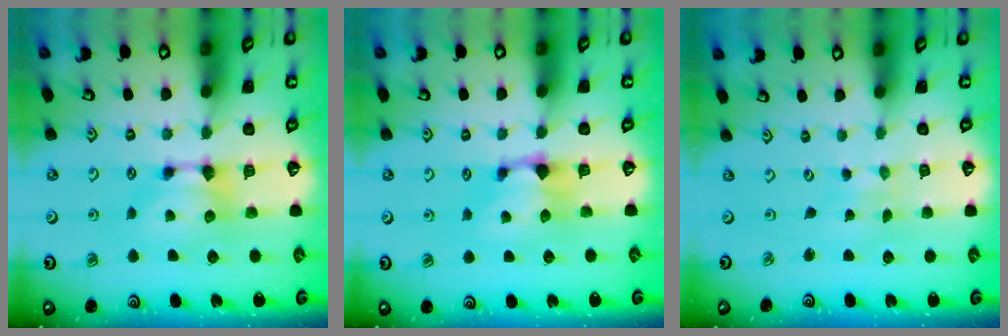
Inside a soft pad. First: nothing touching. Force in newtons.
{"total": 0.8, "press": 0.0, "slide": 0.8}
{"total": 6.7, "press": 6.7, "slide": 0.4}